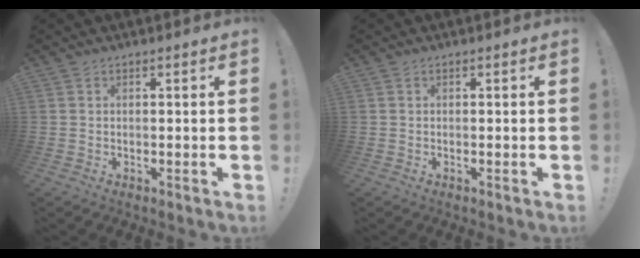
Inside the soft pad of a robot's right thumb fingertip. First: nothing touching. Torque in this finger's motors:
{"motor_torque": [0.12, -0.19, -0.16, 0.15, 0.02]}